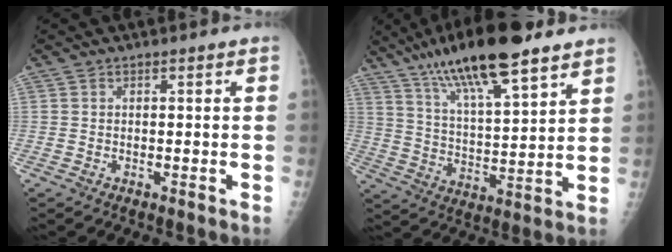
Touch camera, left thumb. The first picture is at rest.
{"total": 19.2, "force": [12.9, 4.5, 13.5], "torque": [-0.223, -0.045, 0.226]}